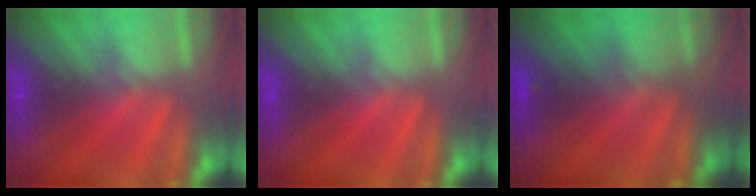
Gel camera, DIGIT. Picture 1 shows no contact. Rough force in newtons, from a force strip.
{"total": 0.0}
{"total": 1.9}